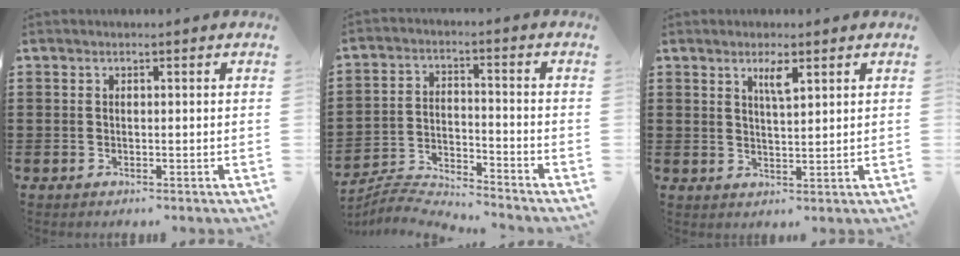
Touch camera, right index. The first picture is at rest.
{"total": 5.4, "force": [-5.4, 0.1, 0.5], "torque": [-0.023, 0.000, -0.113]}
{"total": 3.1, "force": [1.8, 0.7, 2.5], "torque": [-0.044, 0.001, 0.028]}